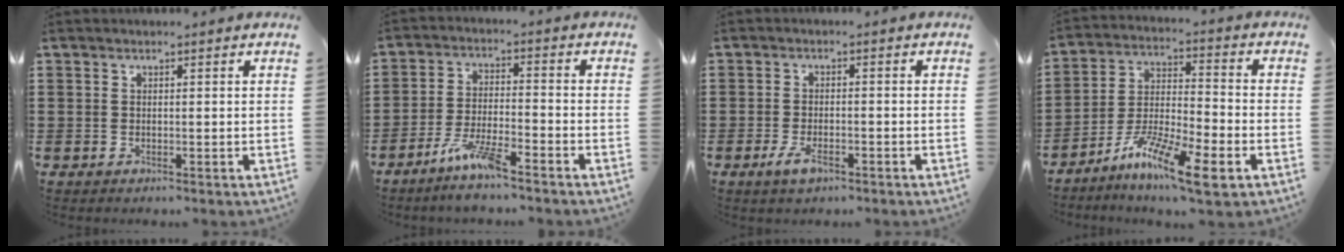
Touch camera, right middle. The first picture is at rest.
{"total": 6.4, "force": [-4.8, 0.7, 4.2], "torque": [-0.092, -0.006, -0.092]}
{"total": 3.2, "force": [-1.6, 1.2, 2.5], "torque": [-0.054, -0.004, -0.033]}
{"total": 10.3, "force": [-7.3, 1.7, 7.1], "torque": [-0.134, 0.007, -0.137]}